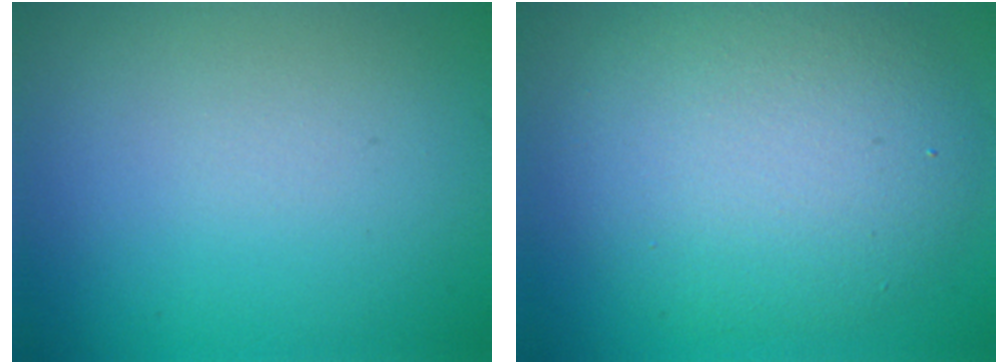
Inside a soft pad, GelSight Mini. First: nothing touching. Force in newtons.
{"total": 7.8, "press": 7.8, "slide": 0.3}